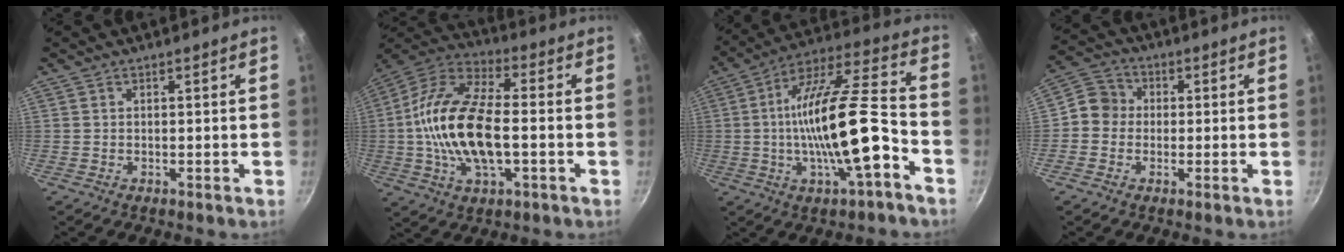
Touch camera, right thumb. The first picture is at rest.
{"total": 19.3, "force": [-1.8, 9.1, 16.9], "torque": [-0.311, 0.034, -0.048]}
{"total": 19.8, "force": [-5.1, 5.3, 18.4], "torque": [-0.311, 0.040, -0.091]}
{"total": 6.1, "force": [-0.4, 5.7, 2.3], "torque": [-0.013, 0.014, -0.032]}